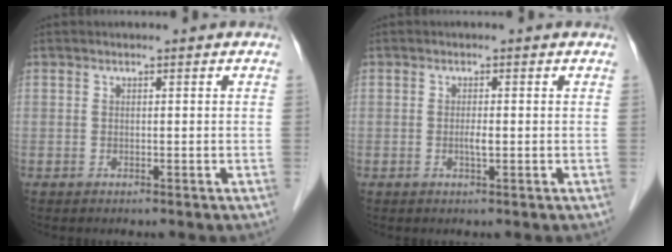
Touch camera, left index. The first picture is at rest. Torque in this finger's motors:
{"motor_torque": [0.40, 0.29, 0.02, 0.03]}